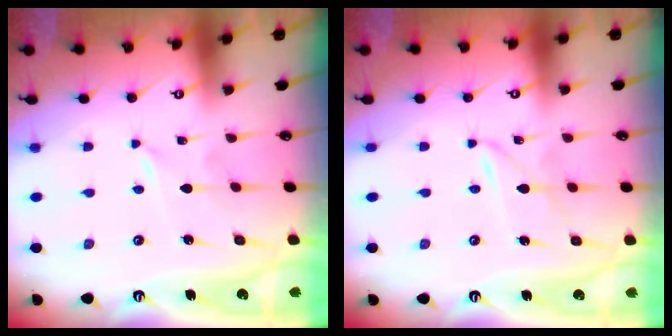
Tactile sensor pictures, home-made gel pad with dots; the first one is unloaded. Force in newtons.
{"total": 2.3, "press": 2.3, "slide": 0.3}